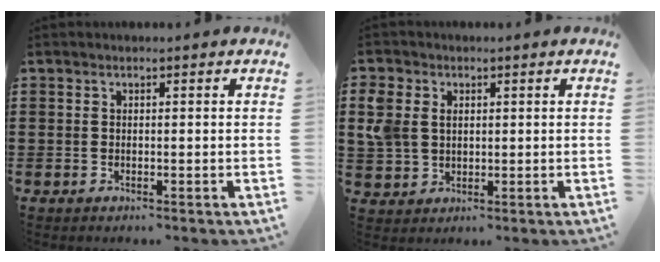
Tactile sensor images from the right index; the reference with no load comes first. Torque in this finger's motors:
{"motor_torque": [0.33, -0.04, 0.19, 0.12]}